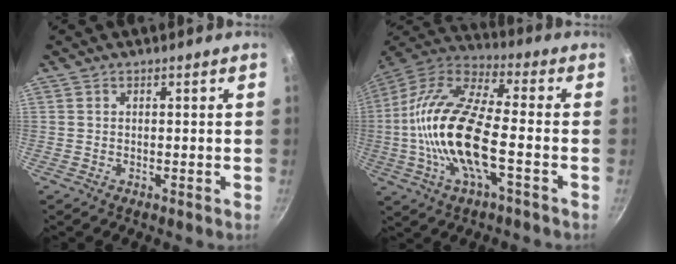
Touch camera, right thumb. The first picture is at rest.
{"total": 19.5, "force": [-3.4, 7.2, 17.8], "torque": [-0.350, 0.034, -0.082]}